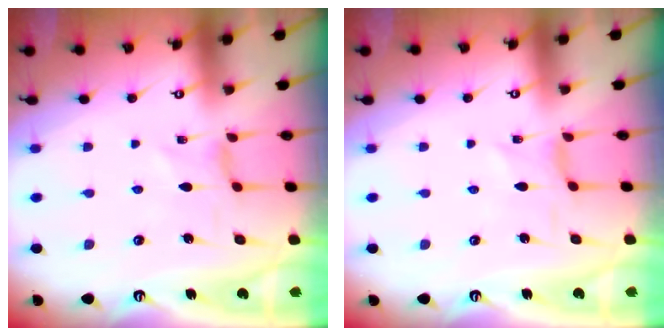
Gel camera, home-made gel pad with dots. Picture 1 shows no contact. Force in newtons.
{"total": 0.0}